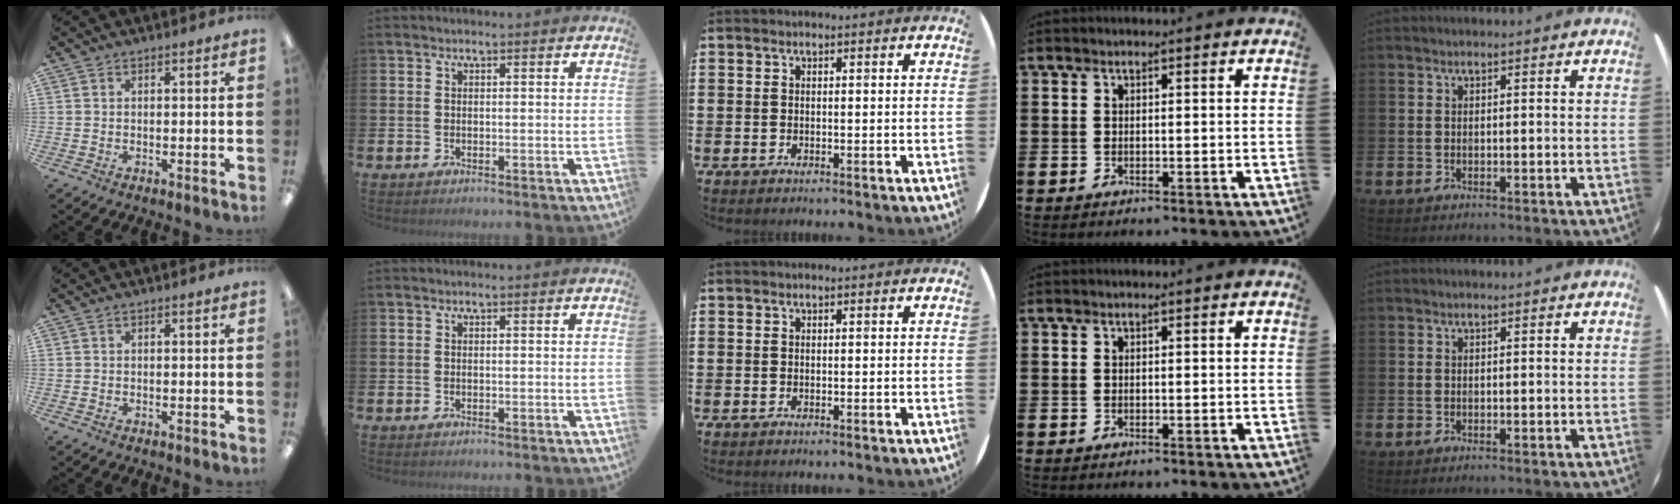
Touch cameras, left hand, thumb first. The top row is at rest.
{}